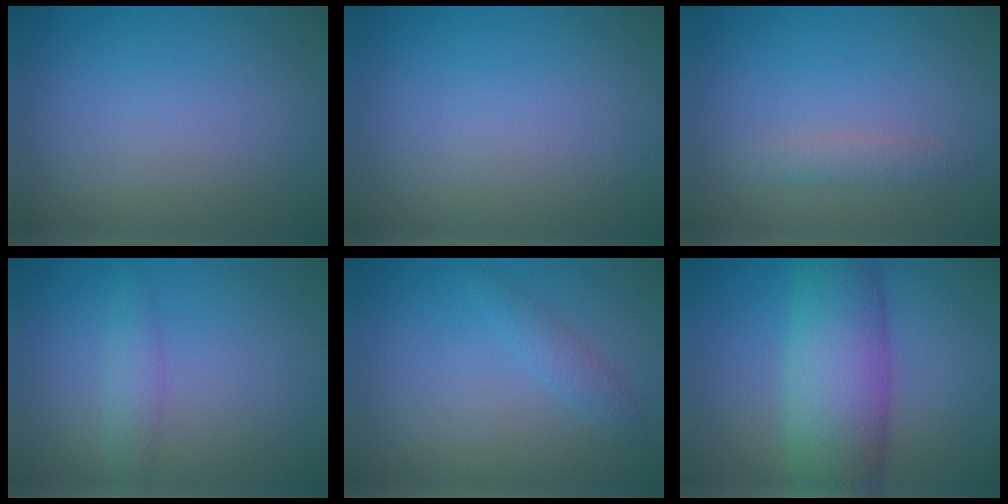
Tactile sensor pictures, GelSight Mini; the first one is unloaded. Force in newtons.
{"total": 0.0}
{"total": 1.3, "press": 1.3, "slide": 0.0}
{"total": 1.6, "press": 1.6, "slide": 0.1}
{"total": 1.5, "press": 1.5, "slide": 0.1}
{"total": 8.5, "press": 8.5, "slide": 0.0}